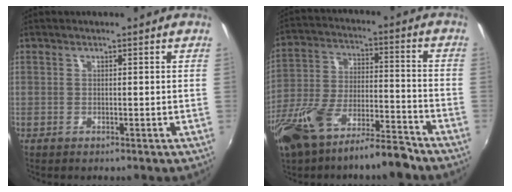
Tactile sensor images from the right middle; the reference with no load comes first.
{"total": 15.6, "force": [-11.2, 4.9, 9.7], "torque": [-0.208, -0.011, -0.197]}